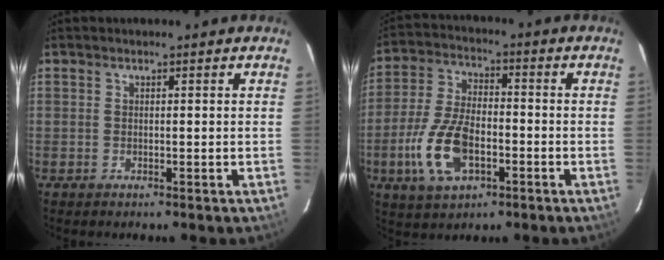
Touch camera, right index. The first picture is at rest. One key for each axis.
{"total": 13.0, "fx": -4.4, "fy": 6.6, "fz": 10.3, "tx": -0.226, "ty": -0.001, "tz": -0.078}